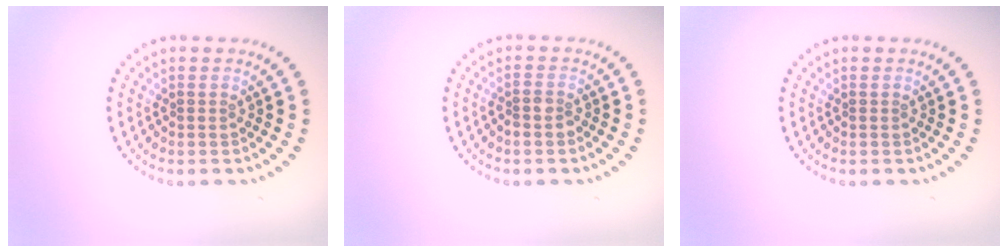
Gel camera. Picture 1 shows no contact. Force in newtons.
{"total": 1.3, "press": 1.1, "slide": 0.8}
{"total": 0.0}